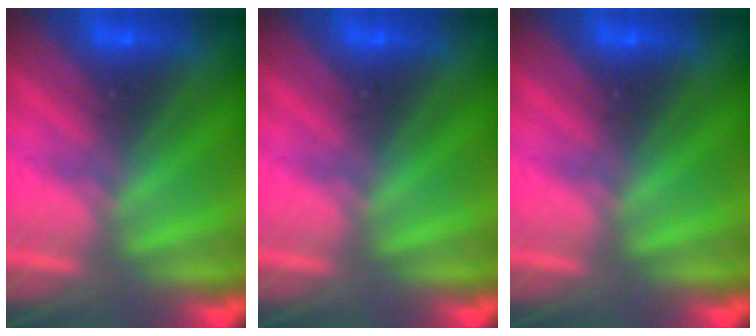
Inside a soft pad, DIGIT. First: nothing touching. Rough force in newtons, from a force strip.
{"total": 0.0}
{"total": 0.0}